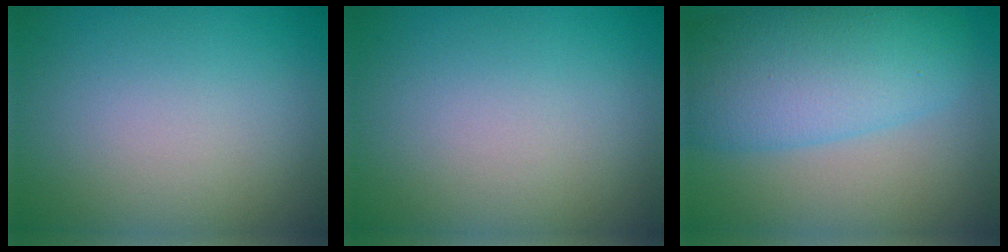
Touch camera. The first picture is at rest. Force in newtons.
{"total": 0.0}
{"total": 8.6, "press": 8.5, "slide": 0.4}